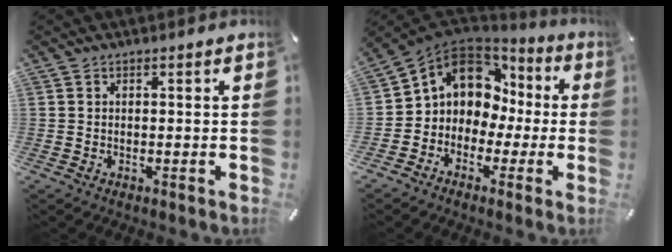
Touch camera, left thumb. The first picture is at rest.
{"total": 9.7, "force": [2.7, 8.7, 3.3], "torque": [-0.076, -0.016, 0.052]}